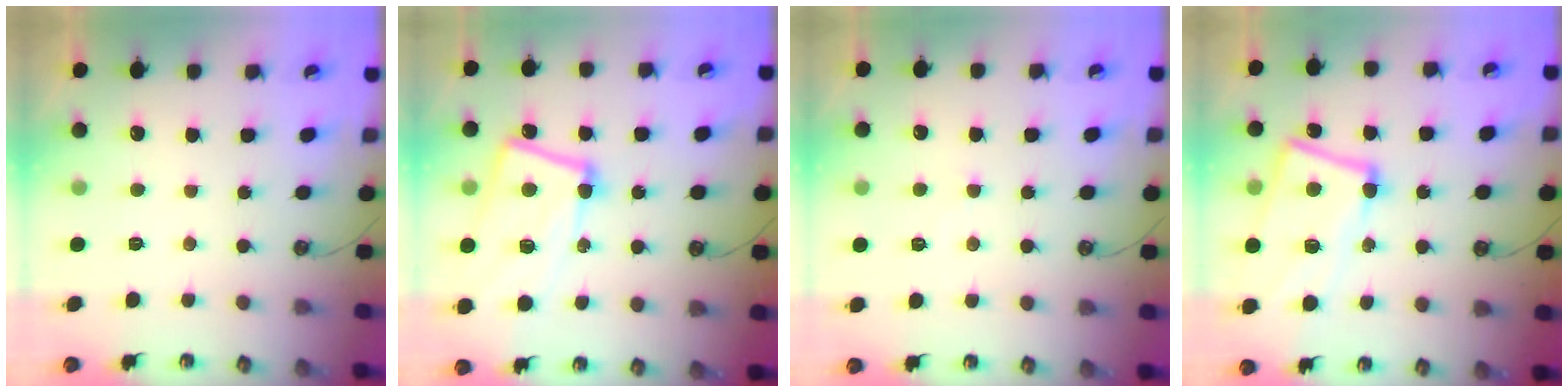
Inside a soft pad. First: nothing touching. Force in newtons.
{"total": 13.2, "press": 13.1, "slide": 1.8}
{"total": 1.2, "press": 1.1, "slide": 0.4}
{"total": 9.4, "press": 9.1, "slide": 2.1}